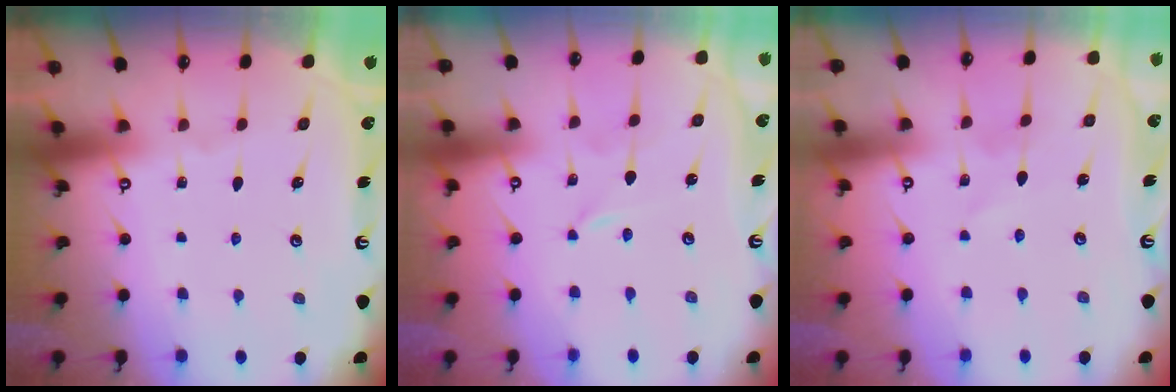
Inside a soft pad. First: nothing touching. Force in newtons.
{"total": 0.0}
{"total": 1.8, "press": 1.8, "slide": 0.2}